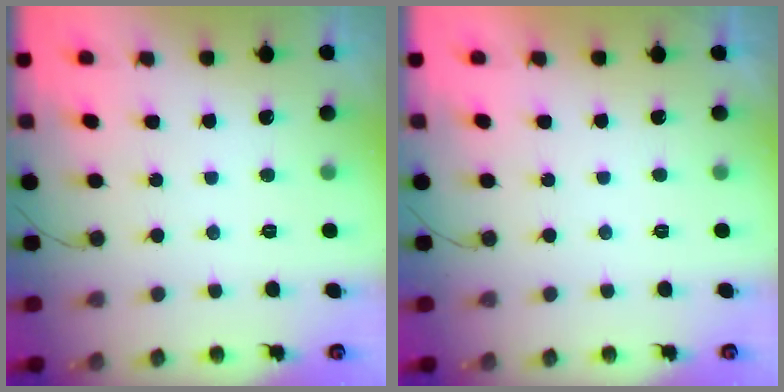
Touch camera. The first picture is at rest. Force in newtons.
{"total": 2.2, "press": 2.1, "slide": 0.4}